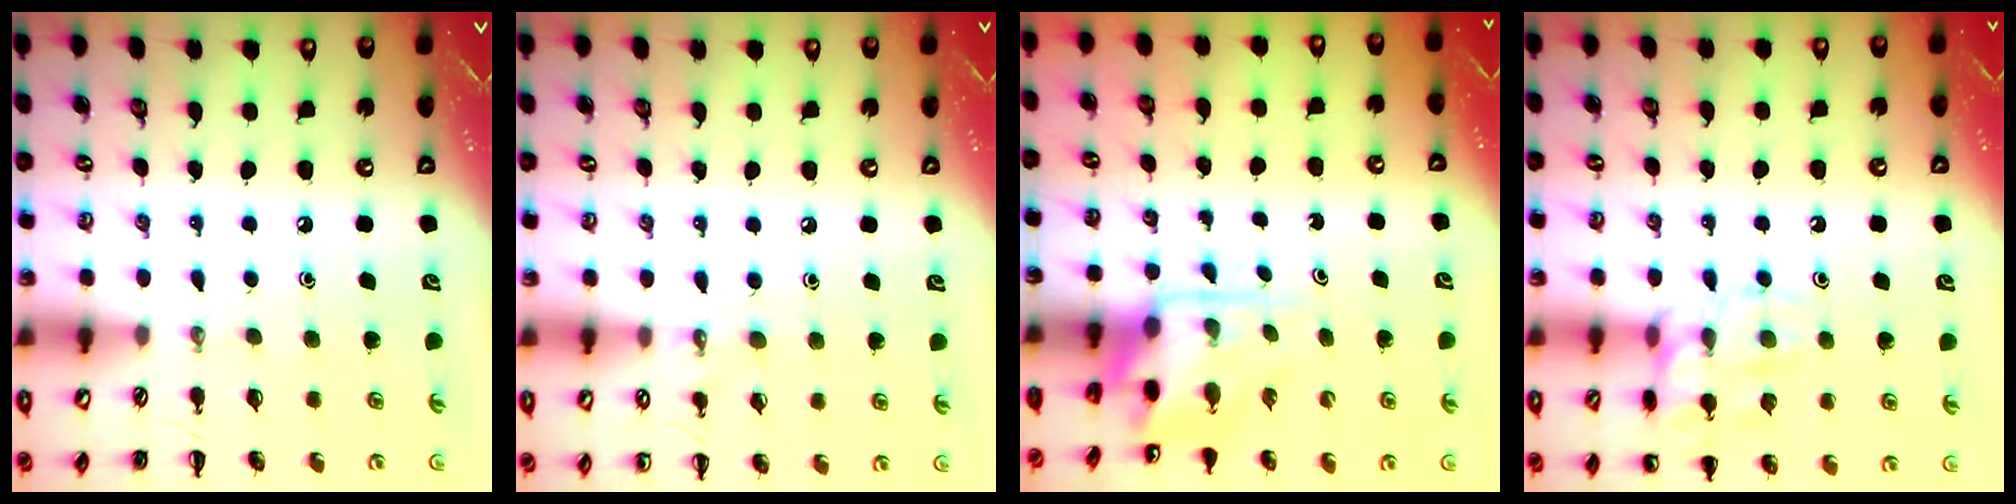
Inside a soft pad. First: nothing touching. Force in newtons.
{"total": 5.5, "press": 5.3, "slide": 1.5}
{"total": 4.2, "press": 4.2, "slide": 0.6}
{"total": 13.7, "press": 13.7, "slide": 0.8}